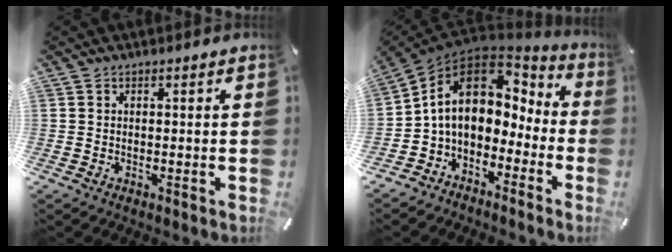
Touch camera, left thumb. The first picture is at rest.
{"total": 12.6, "force": [1.3, 9.5, 8.2], "torque": [-0.167, -0.004, 0.021]}